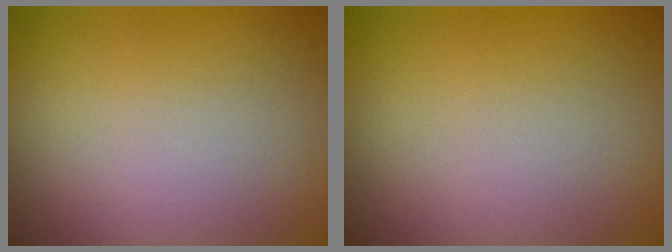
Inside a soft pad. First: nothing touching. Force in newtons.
{"total": 0.0}